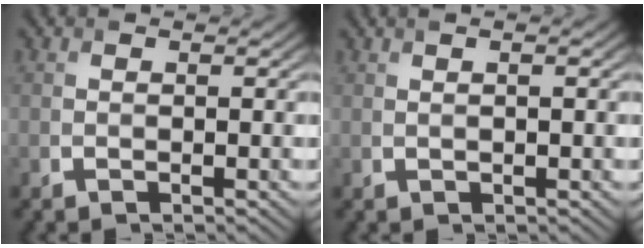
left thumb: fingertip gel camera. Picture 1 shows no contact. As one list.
[{"total": 1.3, "force": [0.8, 0.3, 1.0], "torque": [-0.014, -0.002, 0.010]}]